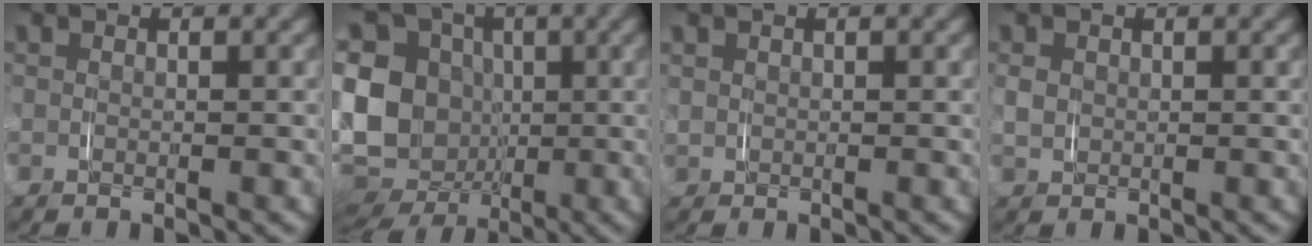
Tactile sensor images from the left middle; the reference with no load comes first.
{"total": 15.9, "force": [-2.4, 13.8, 7.6], "torque": [-0.188, -0.063, -0.030]}
{"total": 1.2, "force": [0.4, 1.1, 0.3], "torque": [-0.018, 0.003, 0.007]}
{"total": 1.6, "force": [0.2, 1.5, 0.7], "torque": [-0.028, -0.003, 0.009]}